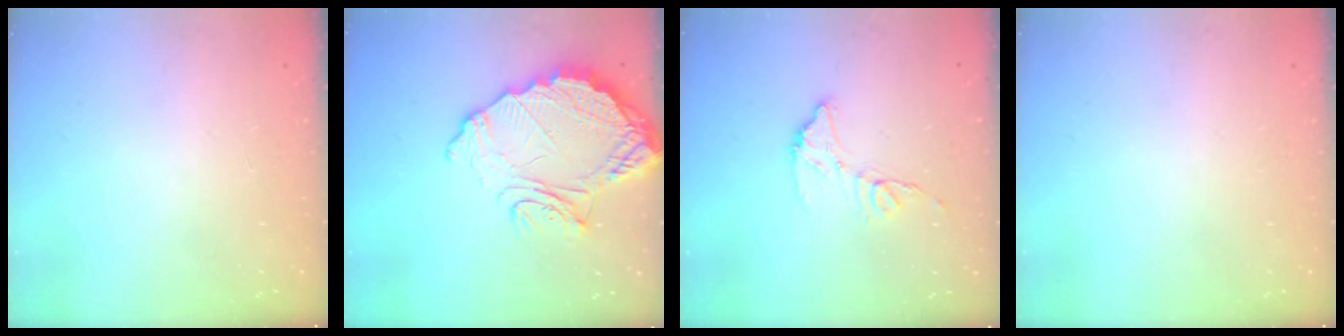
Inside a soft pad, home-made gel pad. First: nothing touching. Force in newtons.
{"total": 15.7, "press": 15.6, "slide": 1.4}
{"total": 10.1, "press": 10.1, "slide": 0.8}
{"total": 0.0}